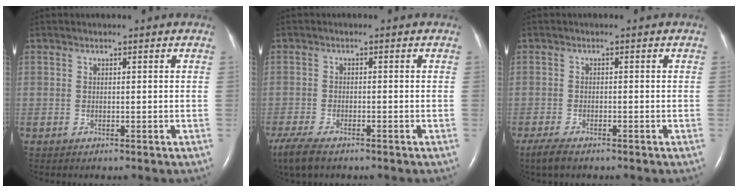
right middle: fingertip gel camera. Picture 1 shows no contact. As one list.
[{"total": 7.9, "force": [-5.9, 2.7, 4.6], "torque": [-0.091, -0.019, -0.101]}, {"total": 3.5, "force": [-2.6, 1.0, 2.1], "torque": [-0.046, -0.009, -0.042]}]